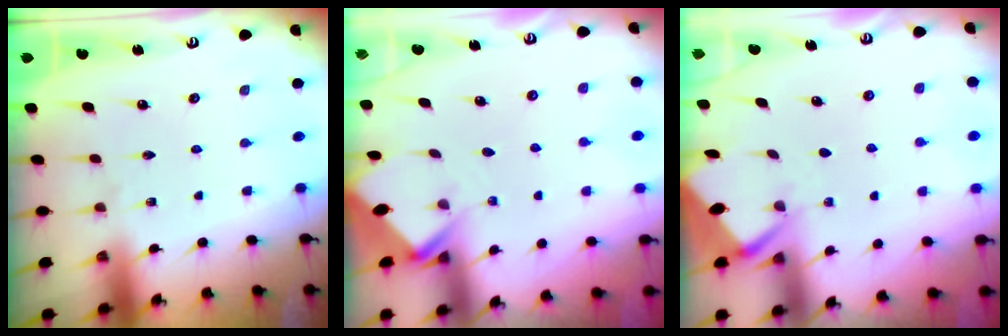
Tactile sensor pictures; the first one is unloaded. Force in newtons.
{"total": 2.7, "press": 2.7, "slide": 0.2}
{"total": 2.6, "press": 2.6, "slide": 0.4}